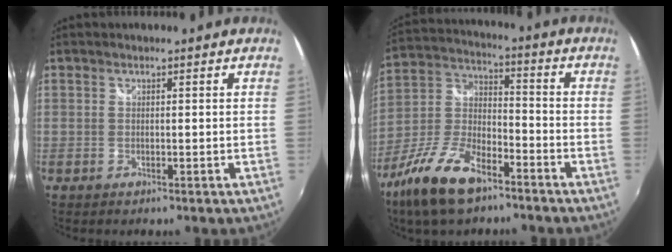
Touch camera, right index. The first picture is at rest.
{"total": 15.6, "force": [-10.2, 6.3, 10.0], "torque": [-0.221, -0.009, -0.193]}